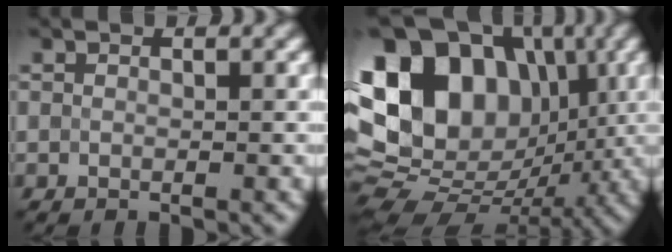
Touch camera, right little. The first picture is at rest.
{"total": 18.1, "force": [3.9, 13.7, 11.2], "torque": [-0.187, 0.034, 0.066]}